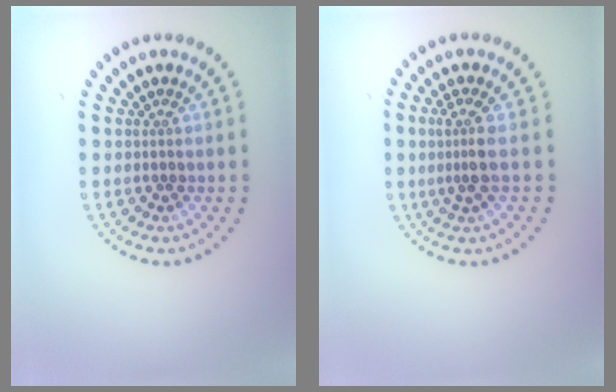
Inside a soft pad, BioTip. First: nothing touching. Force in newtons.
{"total": 2.4, "press": 1.7, "slide": 1.6}